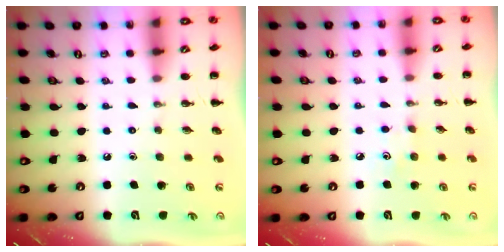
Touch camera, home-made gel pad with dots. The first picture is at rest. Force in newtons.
{"total": 2.6, "press": 2.4, "slide": 0.9}